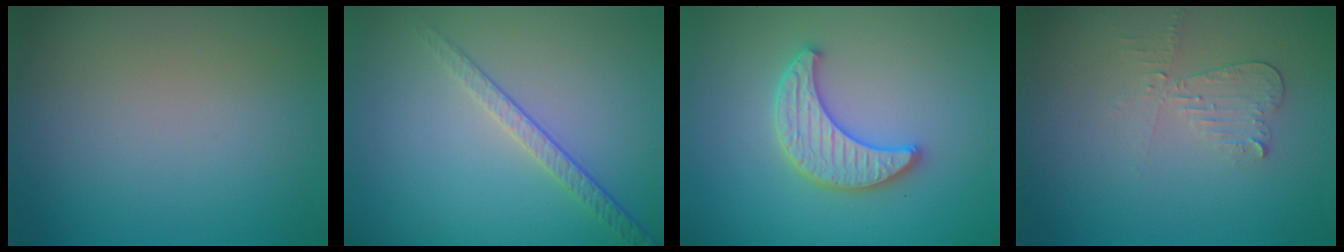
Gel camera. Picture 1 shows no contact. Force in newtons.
{"total": 2.1, "press": 1.6, "slide": 1.4}
{"total": 3.8, "press": 3.5, "slide": 1.4}
{"total": 2.1, "press": 2.1, "slide": 0.4}